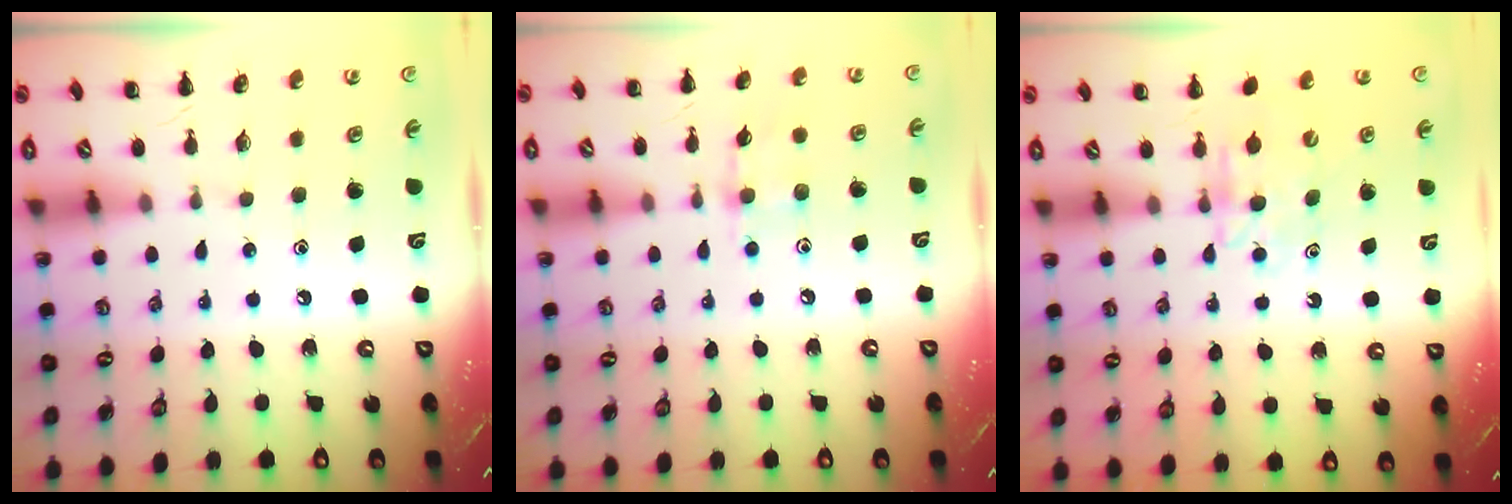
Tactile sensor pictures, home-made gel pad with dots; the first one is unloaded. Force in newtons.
{"total": 5.3, "press": 5.1, "slide": 1.2}
{"total": 6.1, "press": 6.1, "slide": 0.7}